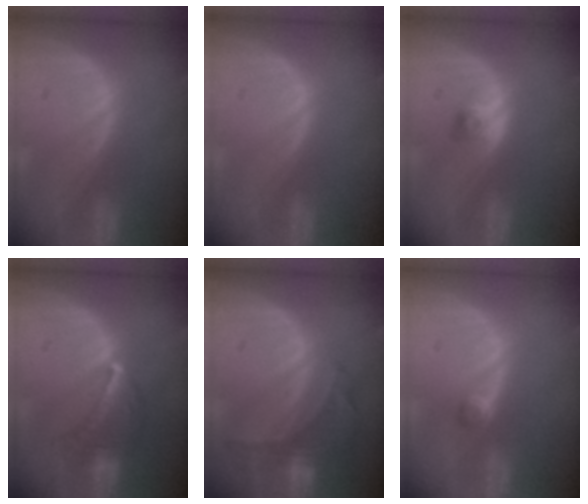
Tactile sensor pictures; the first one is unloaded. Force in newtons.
{"total": 0.0}
{"total": 2.2, "press": 2.2, "slide": 0.3}
{"total": 6.7, "press": 6.1, "slide": 2.8}
{"total": 7.4, "press": 6.5, "slide": 3.5}
{"total": 1.6, "press": 1.4, "slide": 0.8}